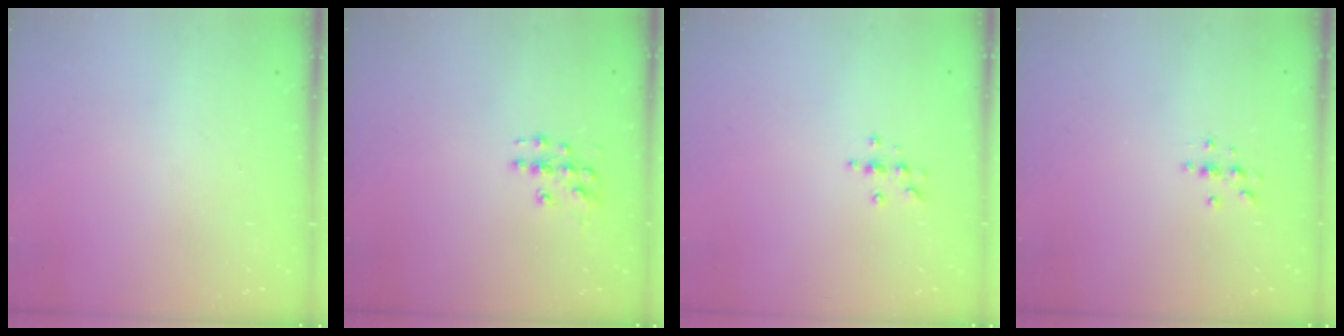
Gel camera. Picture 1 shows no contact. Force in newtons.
{"total": 6.1, "press": 6.1, "slide": 0.4}
{"total": 4.0, "press": 4.0, "slide": 0.5}
{"total": 3.0, "press": 3.0, "slide": 0.4}